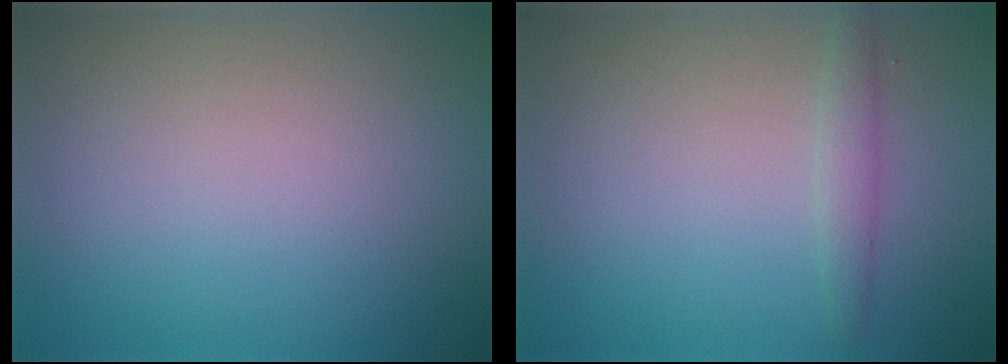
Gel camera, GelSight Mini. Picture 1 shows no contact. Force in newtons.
{"total": 1.5, "press": 1.5, "slide": 0.1}